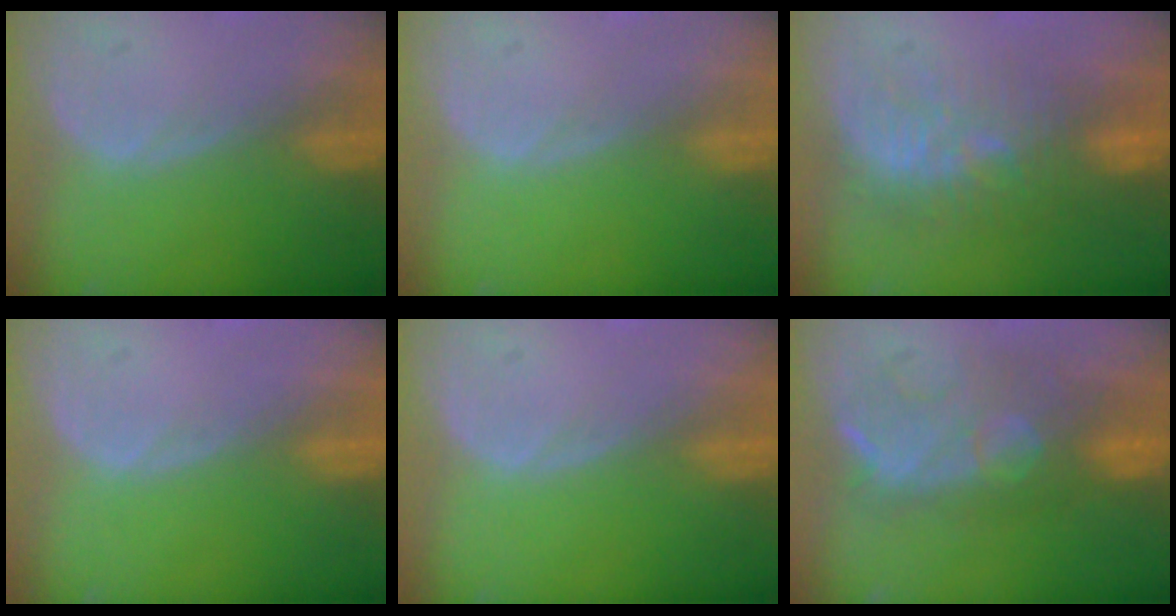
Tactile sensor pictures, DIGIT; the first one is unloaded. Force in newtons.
{"total": 0.0}
{"total": 9.5, "press": 9.1, "slide": 2.7}
{"total": 0.0}
{"total": 0.0}
{"total": 8.6, "press": 8.5, "slide": 0.7}